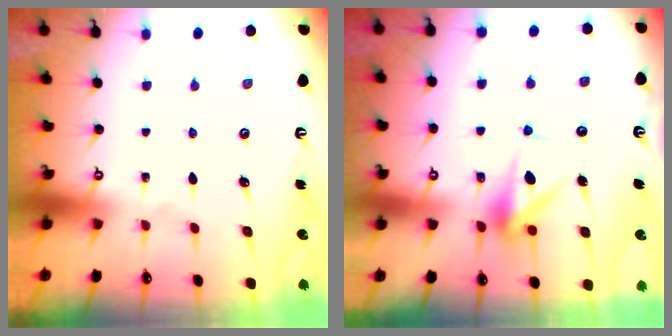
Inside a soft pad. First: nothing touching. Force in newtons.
{"total": 9.9, "press": 9.9, "slide": 0.2}